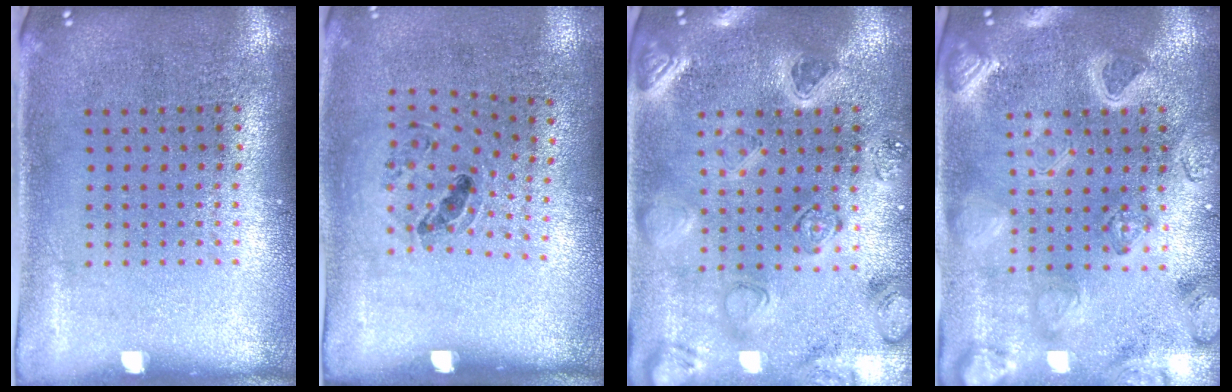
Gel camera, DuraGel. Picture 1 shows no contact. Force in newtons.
{"total": 1.2, "press": 0.9, "slide": 0.8}
{"total": 2.3, "press": 2.2, "slide": 0.2}
{"total": 3.3, "press": 3.1, "slide": 1.0}